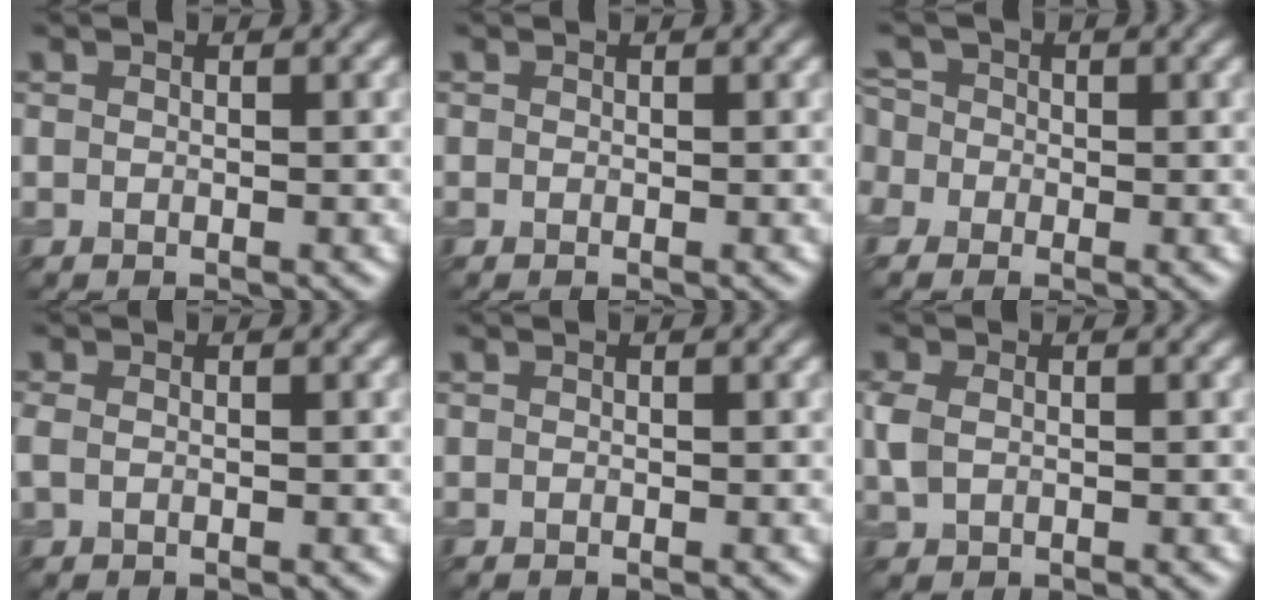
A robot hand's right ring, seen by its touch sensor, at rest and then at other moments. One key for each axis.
{"total": 0.0}
{"total": 3.6, "fx": 0.0, "fy": 3.2, "fz": 1.6, "tx": -0.037, "ty": 0.024, "tz": -0.030}
{"total": 1.2, "fx": 0.0, "fy": 0.8, "fz": 0.8, "tx": -0.022, "ty": -0.001, "tz": -0.002}
{"total": 0.0}
{"total": 2.1, "fx": 0.2, "fy": 1.6, "fz": 1.4, "tx": -0.037, "ty": 0.000, "tz": 0.005}